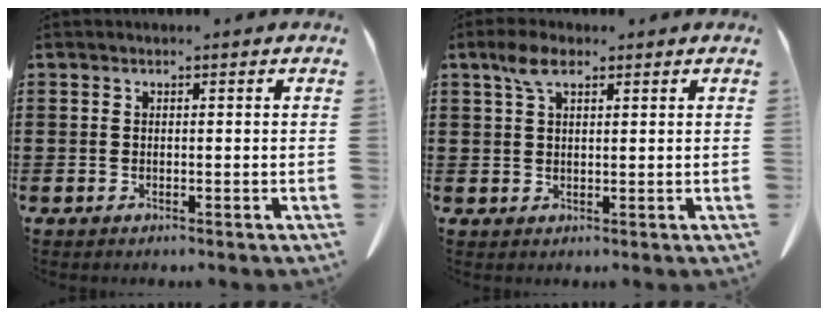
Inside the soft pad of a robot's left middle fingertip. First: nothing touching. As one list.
[{"total": 4.1, "force": [2.1, 1.7, 3.1], "torque": [-0.068, 0.008, 0.037]}]